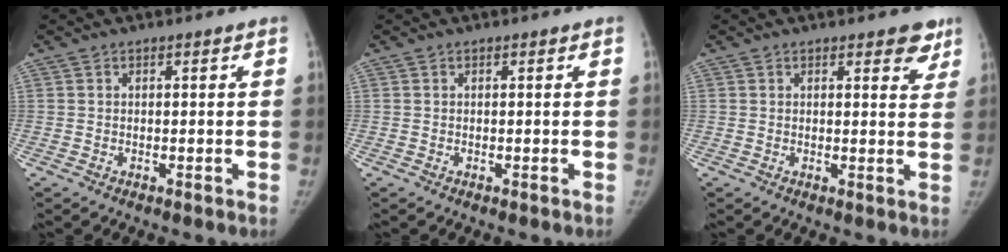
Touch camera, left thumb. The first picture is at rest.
{"total": 0.0}
{"total": 4.3, "force": [2.9, 2.0, 2.4], "torque": [0.005, -0.013, 0.031]}